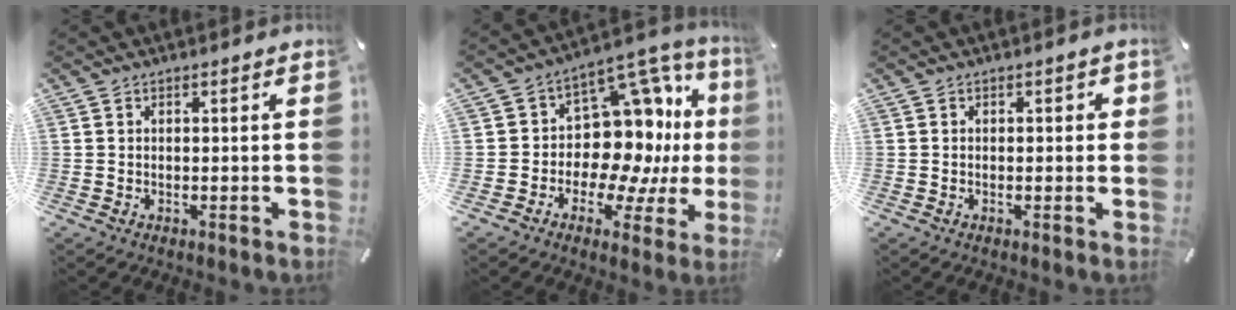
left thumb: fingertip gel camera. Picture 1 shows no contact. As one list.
[{"total": 16.1, "force": [3.0, 12.1, 10.1], "torque": [-0.135, -0.052, 0.063]}, {"total": 1.4, "force": [-0.3, 0.8, 1.0], "torque": [-0.020, 0.005, -0.008]}]